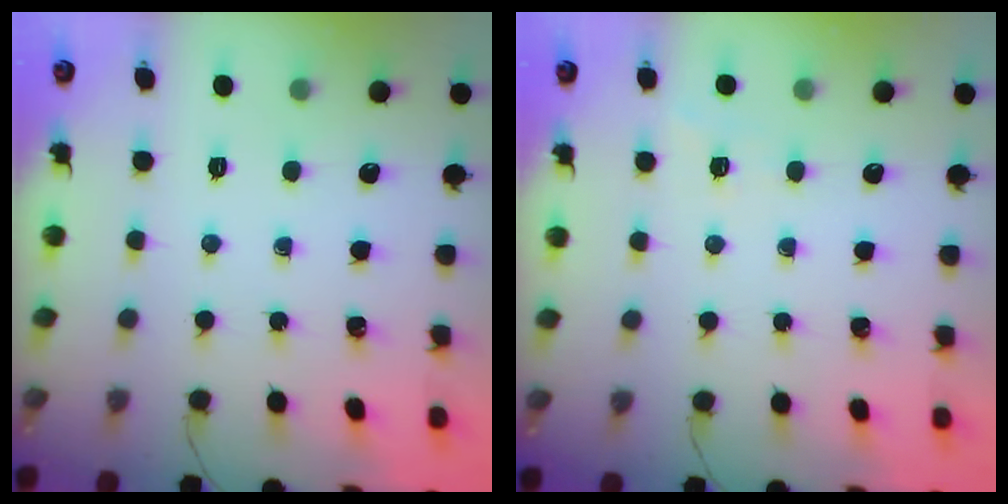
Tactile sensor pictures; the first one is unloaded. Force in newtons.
{"total": 2.8, "press": 2.4, "slide": 1.6}